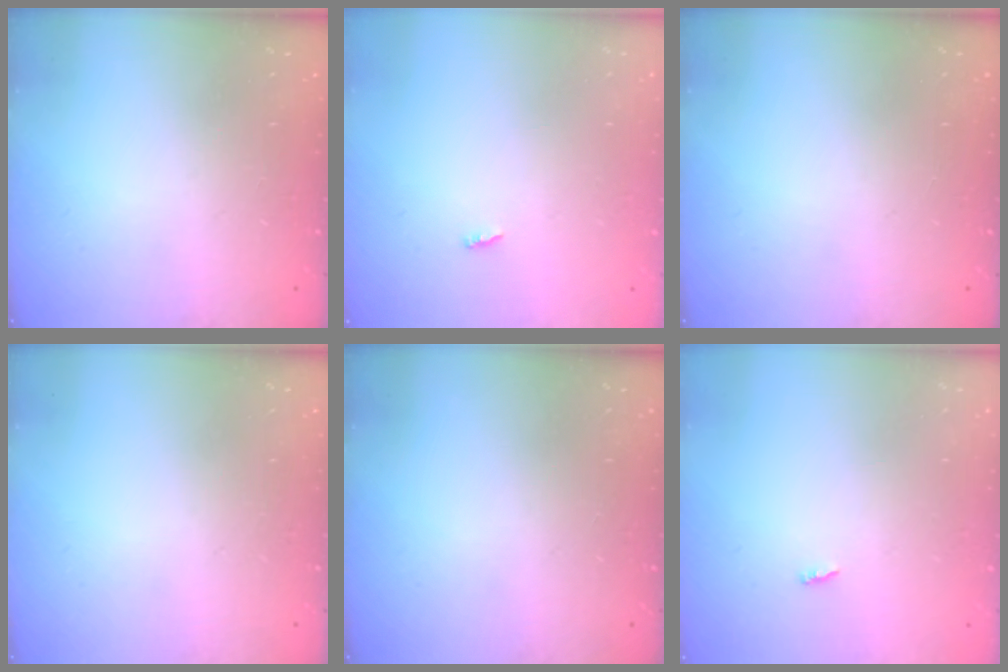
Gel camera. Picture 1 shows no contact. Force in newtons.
{"total": 1.9, "press": 1.9, "slide": 0.2}
{"total": 0.0}
{"total": 0.0}
{"total": 0.0}
{"total": 1.9, "press": 1.9, "slide": 0.2}